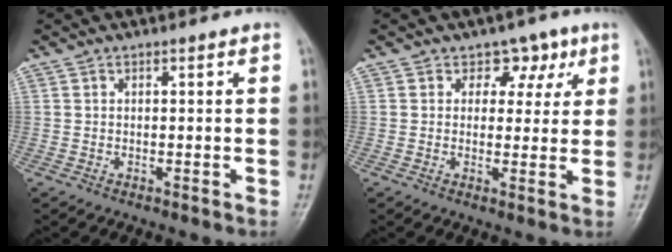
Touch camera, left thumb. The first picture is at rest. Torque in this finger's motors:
{"motor_torque": [-0.44, 0.43, -0.04, 0.25, 0.05]}